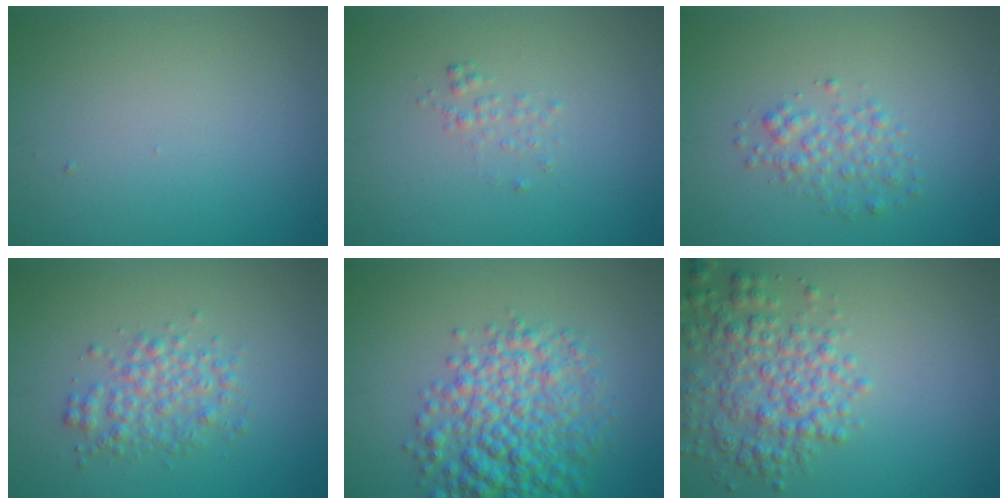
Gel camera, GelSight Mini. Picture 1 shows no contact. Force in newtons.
{"total": 0.9, "press": 0.9, "slide": 0.1}
{"total": 2.0, "press": 2.0, "slide": 0.1}
{"total": 2.7, "press": 2.7, "slide": 0.0}
{"total": 7.1, "press": 7.1, "slide": 0.2}
{"total": 4.7, "press": 4.7, "slide": 0.2}